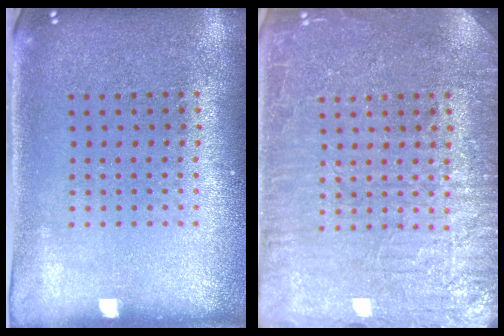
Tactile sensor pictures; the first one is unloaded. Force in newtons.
{"total": 6.3, "press": 6.2, "slide": 1.0}